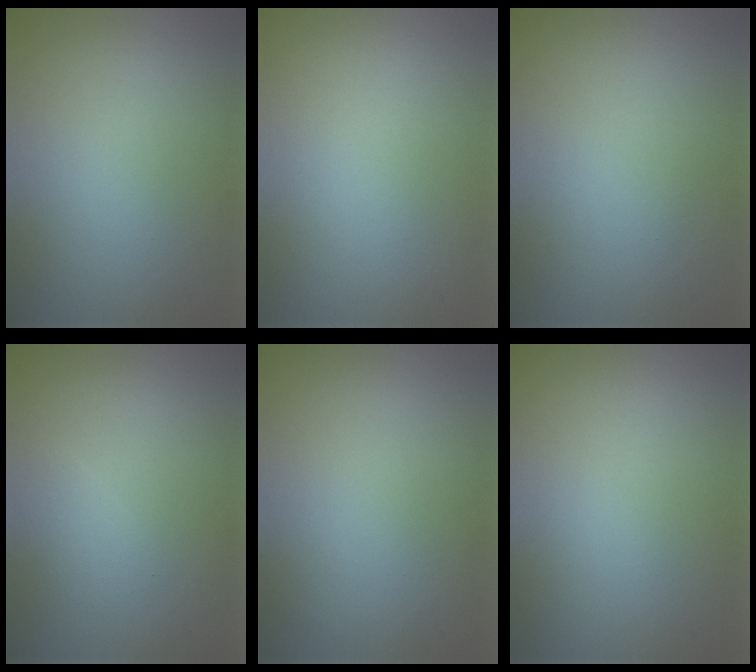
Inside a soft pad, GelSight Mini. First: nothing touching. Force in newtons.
{"total": 0.0}
{"total": 0.0}
{"total": 1.3, "press": 1.3, "slide": 0.1}
{"total": 0.0}
{"total": 0.0}